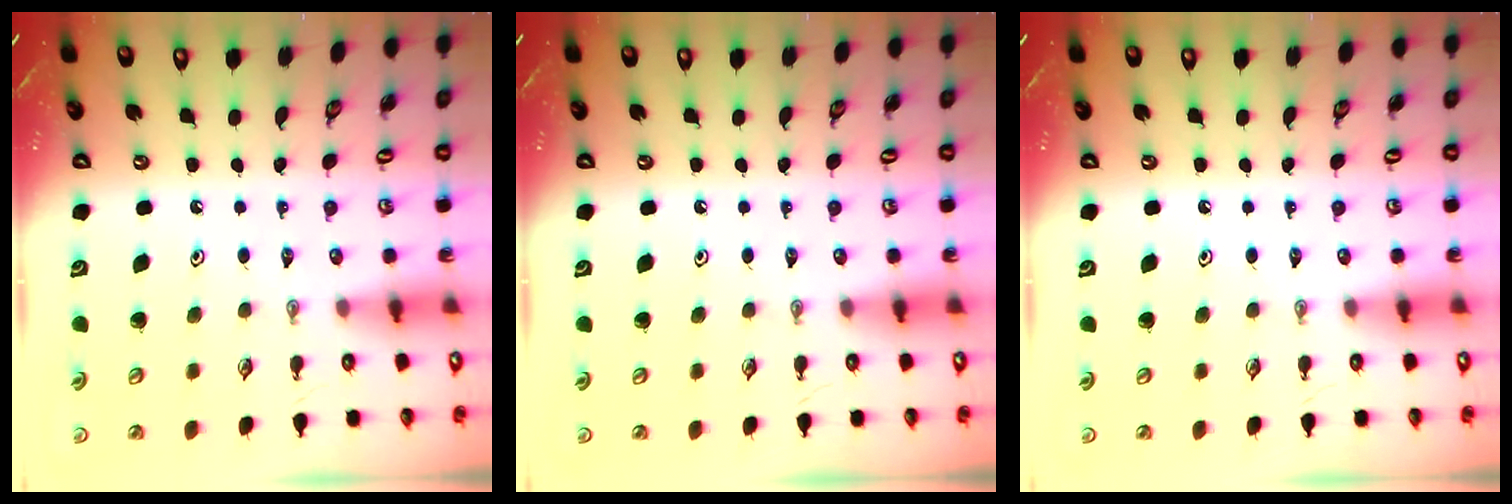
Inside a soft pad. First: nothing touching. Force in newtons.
{"total": 0.0}
{"total": 0.0}